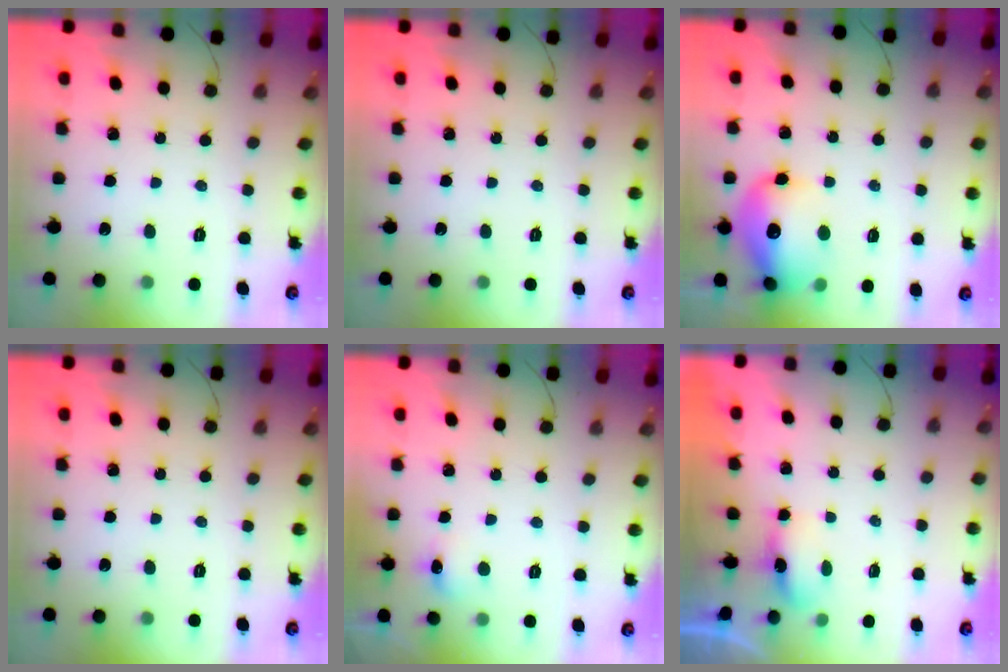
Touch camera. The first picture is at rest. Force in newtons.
{"total": 0.0}
{"total": 16.1, "press": 15.9, "slide": 2.6}
{"total": 0.0}
{"total": 5.8, "press": 5.6, "slide": 1.7}
{"total": 3.7, "press": 3.7, "slide": 0.6}